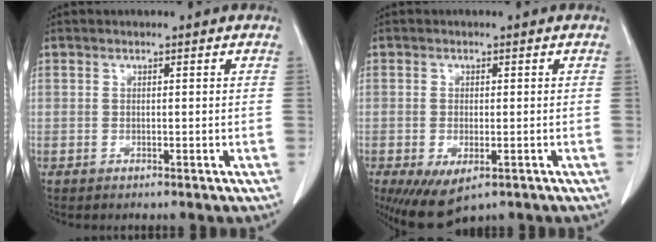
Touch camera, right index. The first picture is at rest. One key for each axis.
{"total": 7.1, "fx": -3.8, "fy": 2.9, "fz": 5.2, "tx": -0.086, "ty": -0.020, "tz": -0.053}